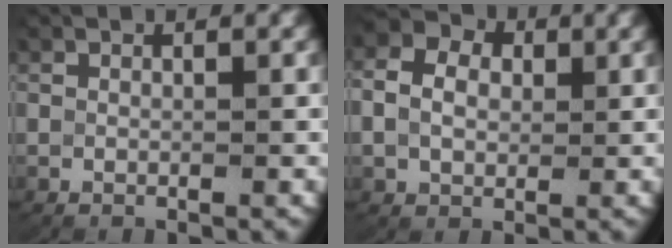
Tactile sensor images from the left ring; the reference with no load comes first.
{"total": 5.1, "force": [1.1, 4.0, 3.0], "torque": [-0.058, 0.001, 0.014]}